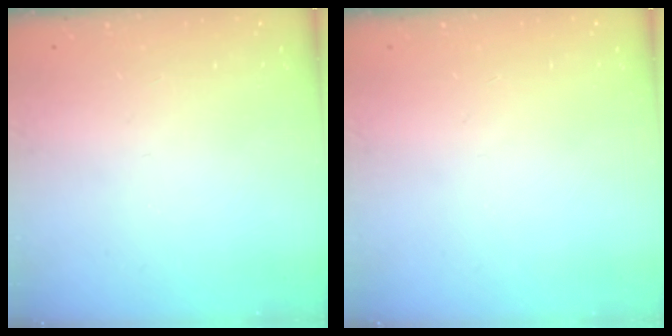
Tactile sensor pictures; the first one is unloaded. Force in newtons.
{"total": 0.0}